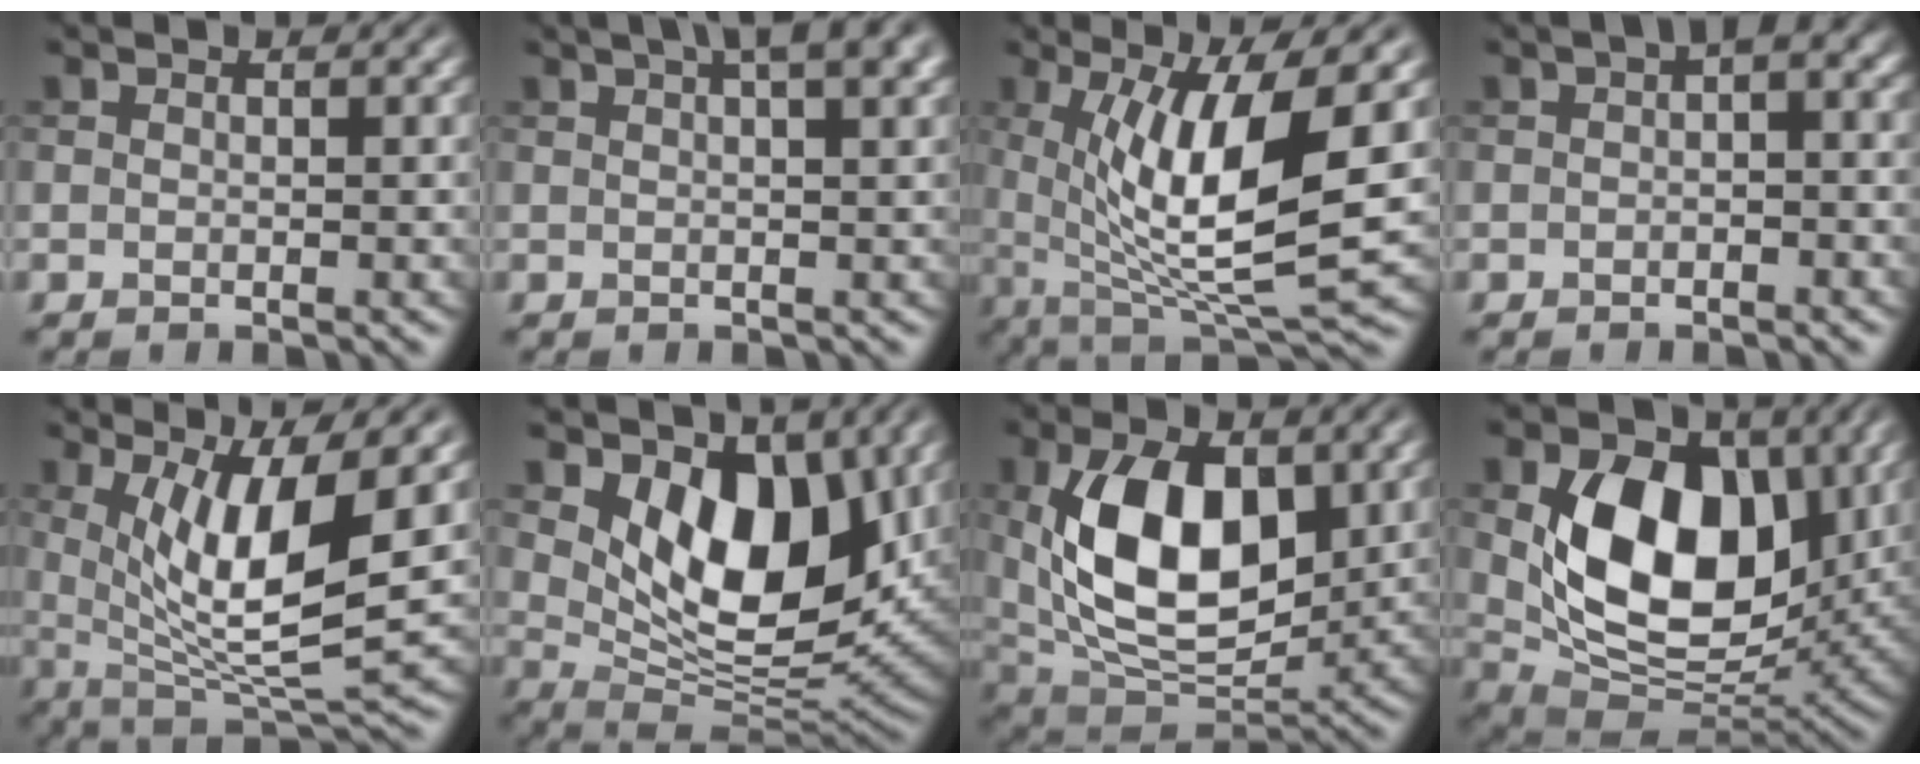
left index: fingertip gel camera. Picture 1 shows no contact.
{"total": 5.7, "force": [3.2, 1.7, 4.4], "torque": [-0.040, 0.020, 0.028]}
{"total": 10.7, "force": [1.1, 2.8, 10.3], "torque": [-0.173, -0.014, 0.026]}
{"total": 3.0, "force": [0.4, 1.4, 2.6], "torque": [-0.026, 0.012, -0.002]}
{"total": 9.4, "force": [1.7, 2.6, 8.9], "torque": [-0.147, -0.017, 0.035]}
{"total": 9.7, "force": [3.2, 5.6, 7.2], "torque": [-0.121, -0.025, 0.052]}
{"total": 11.8, "force": [2.0, 6.8, 9.5], "torque": [-0.167, -0.006, 0.038]}
{"total": 12.2, "force": [2.5, 8.0, 8.9], "torque": [-0.144, -0.017, 0.045]}